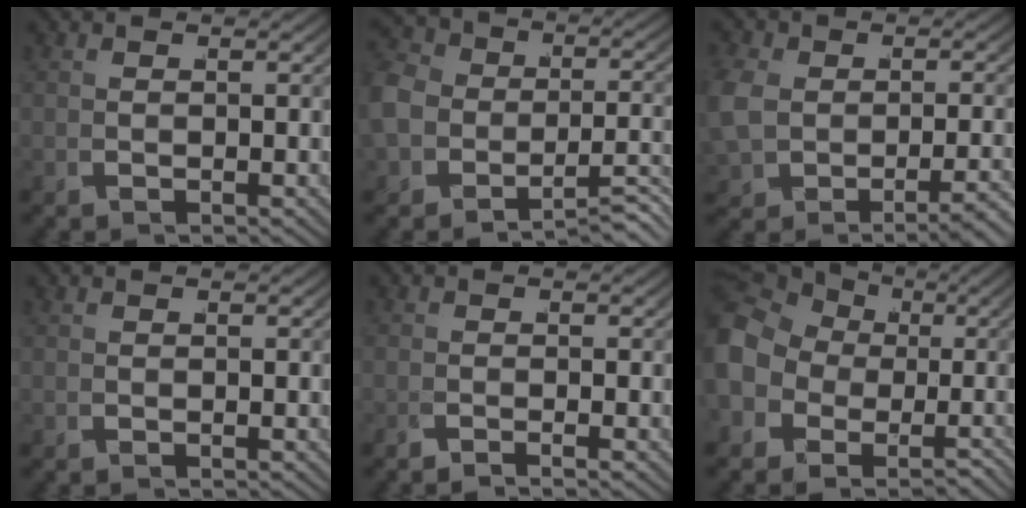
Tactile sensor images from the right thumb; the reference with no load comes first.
{"total": 7.0, "force": [-3.1, 5.1, 3.6], "torque": [-0.070, -0.015, -0.054]}
{"total": 3.9, "force": [-1.7, 2.8, 2.2], "torque": [-0.055, -0.010, -0.022]}
{"total": 0.0}
{"total": 1.4, "force": [-1.2, 0.5, 0.4], "torque": [0.002, 0.003, -0.030]}
{"total": 9.2, "force": [-0.4, 8.0, 4.6], "torque": [-0.091, -0.013, -0.012]}